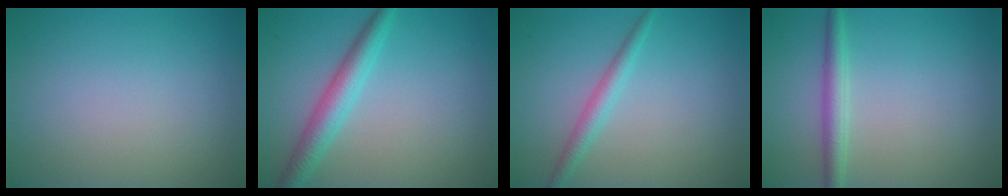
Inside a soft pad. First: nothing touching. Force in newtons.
{"total": 3.6, "press": 3.6, "slide": 0.1}
{"total": 2.0, "press": 2.0, "slide": 0.1}
{"total": 2.4, "press": 2.4, "slide": 0.1}